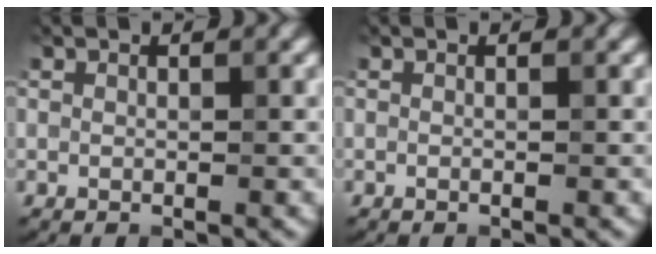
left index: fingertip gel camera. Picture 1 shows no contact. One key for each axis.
{"total": 0.0}